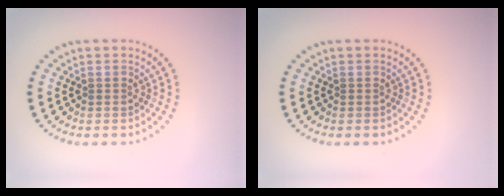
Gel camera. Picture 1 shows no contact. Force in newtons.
{"total": 0.0}